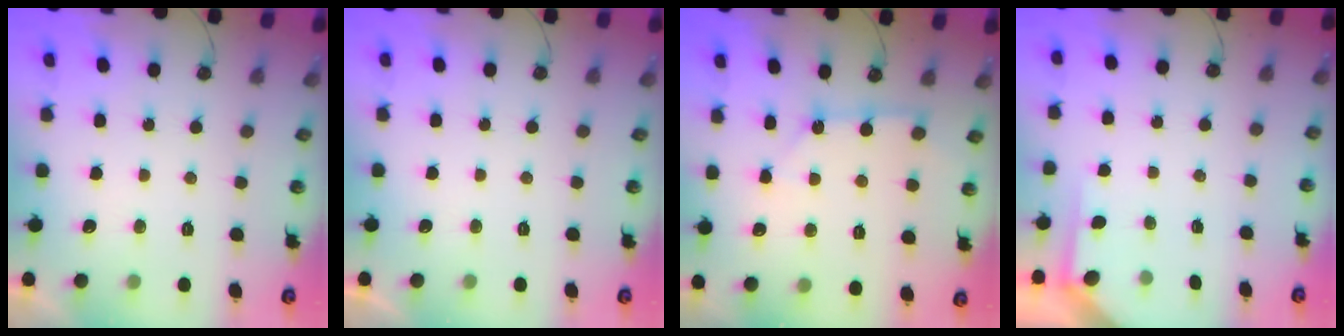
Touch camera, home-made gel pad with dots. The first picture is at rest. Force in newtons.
{"total": 0.0}
{"total": 2.2, "press": 2.2, "slide": 0.3}
{"total": 1.5, "press": 1.5, "slide": 0.3}